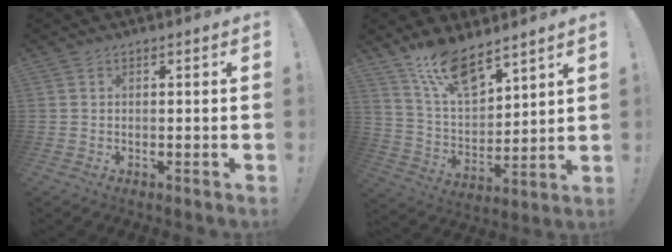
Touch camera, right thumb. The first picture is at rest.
{"total": 13.6, "force": [10.8, 5.0, 6.6], "torque": [-0.131, -0.071, 0.198]}